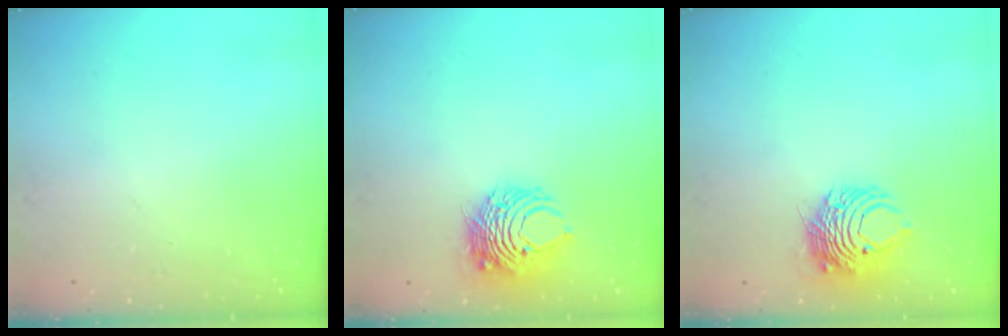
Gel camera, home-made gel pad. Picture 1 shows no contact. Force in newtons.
{"total": 8.2, "press": 8.2, "slide": 0.4}
{"total": 8.1, "press": 8.0, "slide": 1.1}